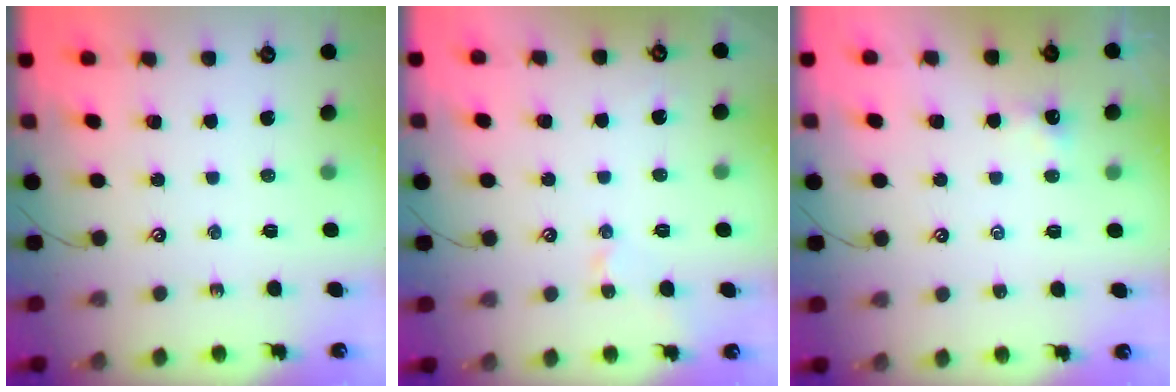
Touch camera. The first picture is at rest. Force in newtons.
{"total": 2.2, "press": 2.2, "slide": 0.3}
{"total": 1.4, "press": 1.4, "slide": 0.2}